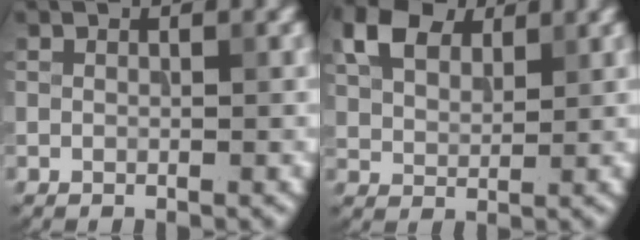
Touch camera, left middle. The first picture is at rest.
{"total": 5.3, "force": [2.9, 3.3, 3.0], "torque": [-0.071, 0.010, 0.055]}